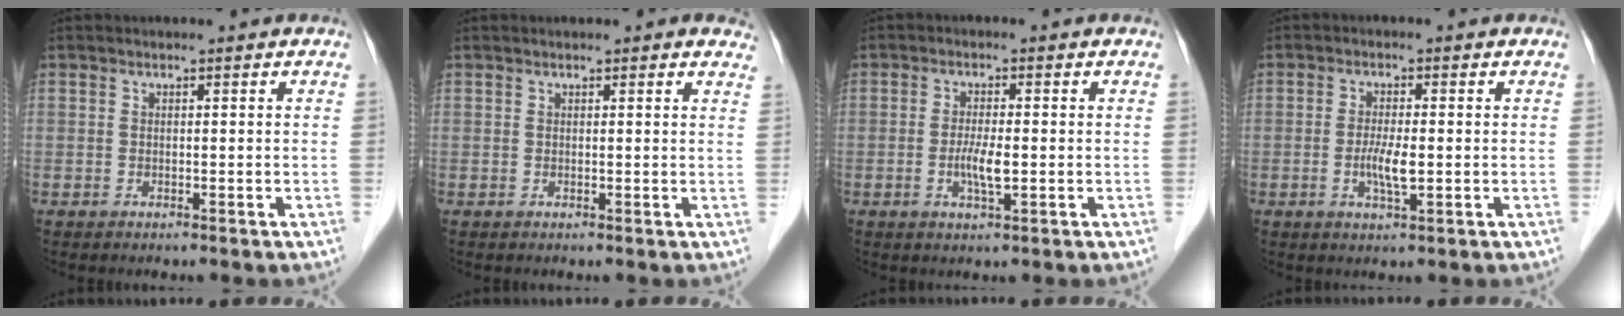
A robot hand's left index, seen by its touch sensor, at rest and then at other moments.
{"total": 3.5, "force": [3.1, 1.0, 1.4], "torque": [-0.006, 0.008, 0.019]}
{"total": 3.6, "force": [-0.8, 0.6, 3.5], "torque": [-0.071, -0.006, -0.014]}
{"total": 3.8, "force": [-0.7, 0.7, 3.7], "torque": [-0.076, -0.007, -0.013]}